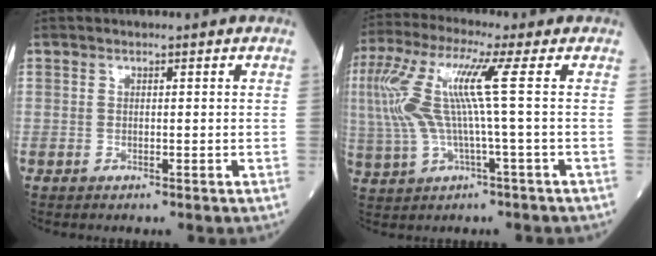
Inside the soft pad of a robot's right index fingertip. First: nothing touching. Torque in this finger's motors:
{"motor_torque": [1.82, 0.32, 0.87, 0.21]}